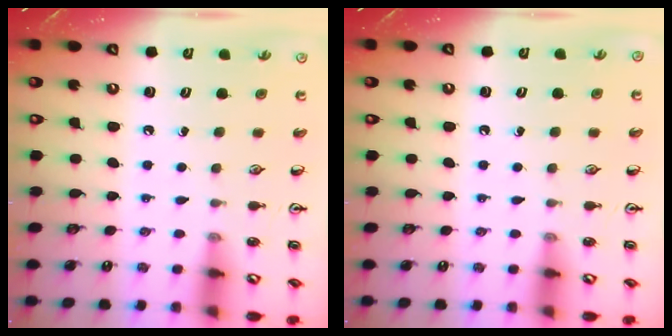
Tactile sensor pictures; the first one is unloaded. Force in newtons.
{"total": 0.0}